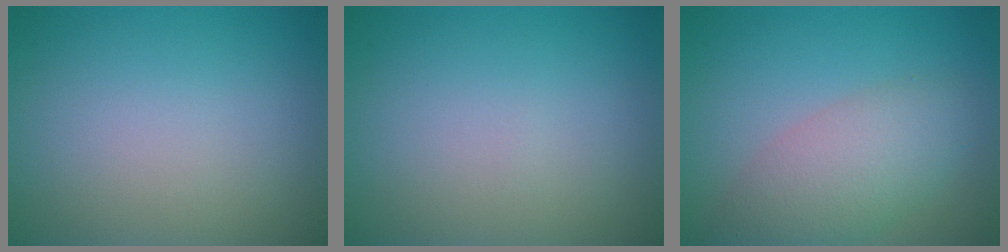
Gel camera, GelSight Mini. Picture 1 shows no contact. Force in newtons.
{"total": 0.0}
{"total": 4.7, "press": 4.7, "slide": 0.4}